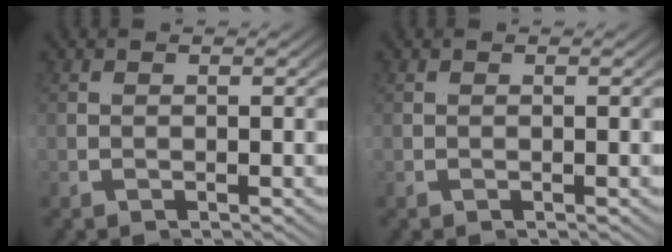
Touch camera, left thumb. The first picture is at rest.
{"total": 0.0}